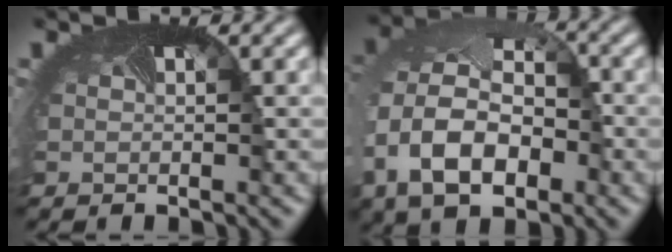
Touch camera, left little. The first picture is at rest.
{"total": 12.4, "force": [-2.7, 9.0, 8.2], "torque": [-0.167, -0.019, -0.037]}